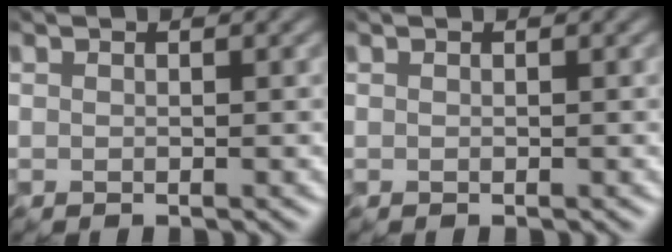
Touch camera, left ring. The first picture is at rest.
{"total": 0.0}